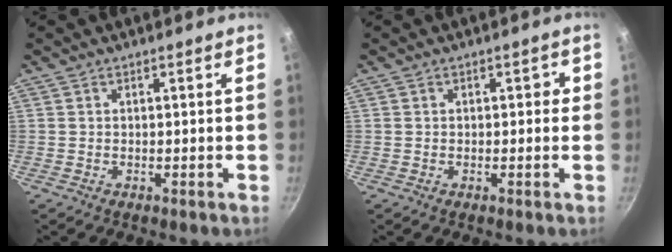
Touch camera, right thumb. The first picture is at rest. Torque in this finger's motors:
{"motor_torque": [-0.11, -0.70, 0.45, -0.07, -0.05]}